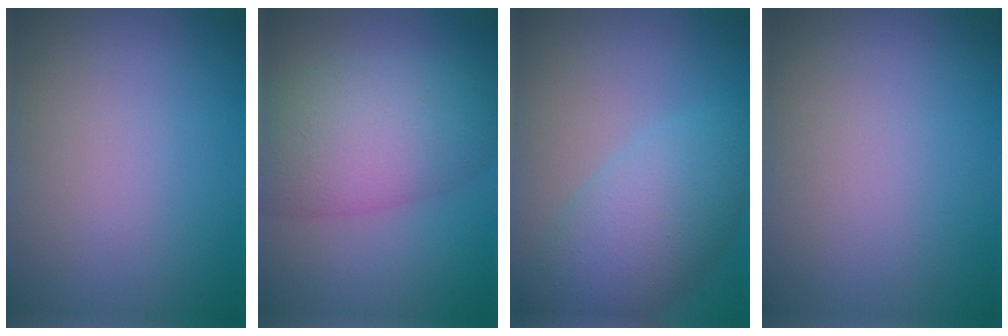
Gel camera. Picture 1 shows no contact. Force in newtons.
{"total": 7.8, "press": 7.8, "slide": 0.2}
{"total": 6.5, "press": 6.5, "slide": 0.2}
{"total": 0.0}